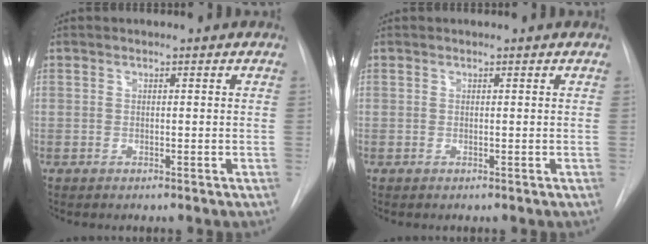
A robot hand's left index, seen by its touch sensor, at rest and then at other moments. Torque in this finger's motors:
{"motor_torque": [0.00, 0.00, 0.03, 0.00]}